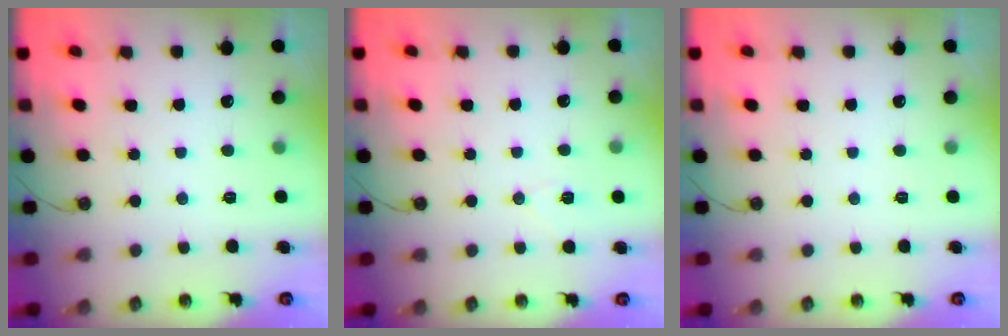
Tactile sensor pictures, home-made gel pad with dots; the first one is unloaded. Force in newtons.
{"total": 6.3, "press": 5.6, "slide": 2.9}
{"total": 0.0}